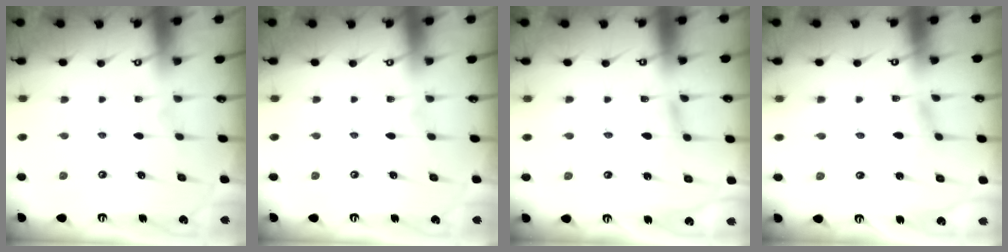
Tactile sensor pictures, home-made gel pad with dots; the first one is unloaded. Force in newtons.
{"total": 0.0}
{"total": 2.4, "press": 2.4, "slide": 0.2}
{"total": 2.1, "press": 2.1, "slide": 0.2}